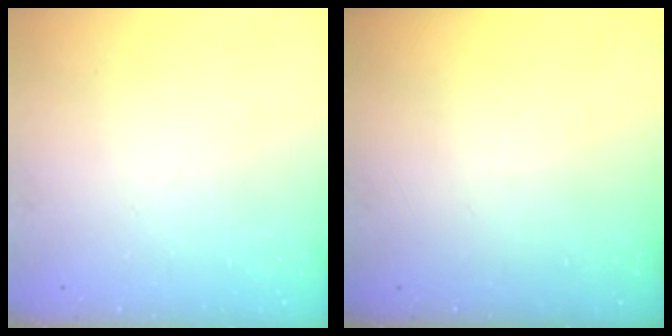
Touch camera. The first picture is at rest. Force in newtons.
{"total": 0.0}